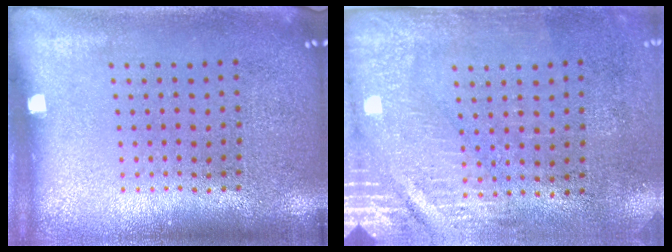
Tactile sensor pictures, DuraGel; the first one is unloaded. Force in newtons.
{"total": 2.9, "press": 2.5, "slide": 1.5}